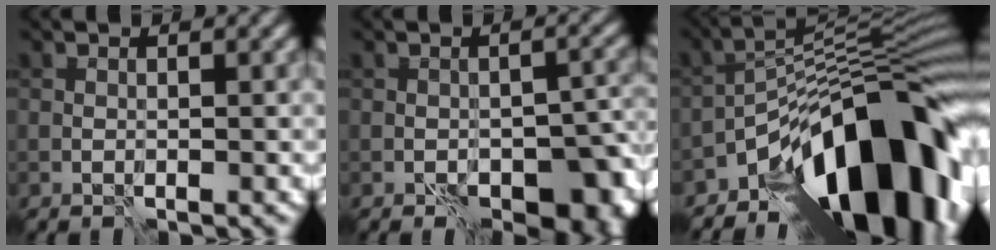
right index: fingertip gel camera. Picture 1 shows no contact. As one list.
[{"total": 7.0, "force": [-3.6, 3.7, 4.6], "torque": [-0.050, -0.001, -0.039]}, {"total": 13.9, "force": [-8.0, 5.4, 9.9], "torque": [-0.114, 0.020, -0.139]}]